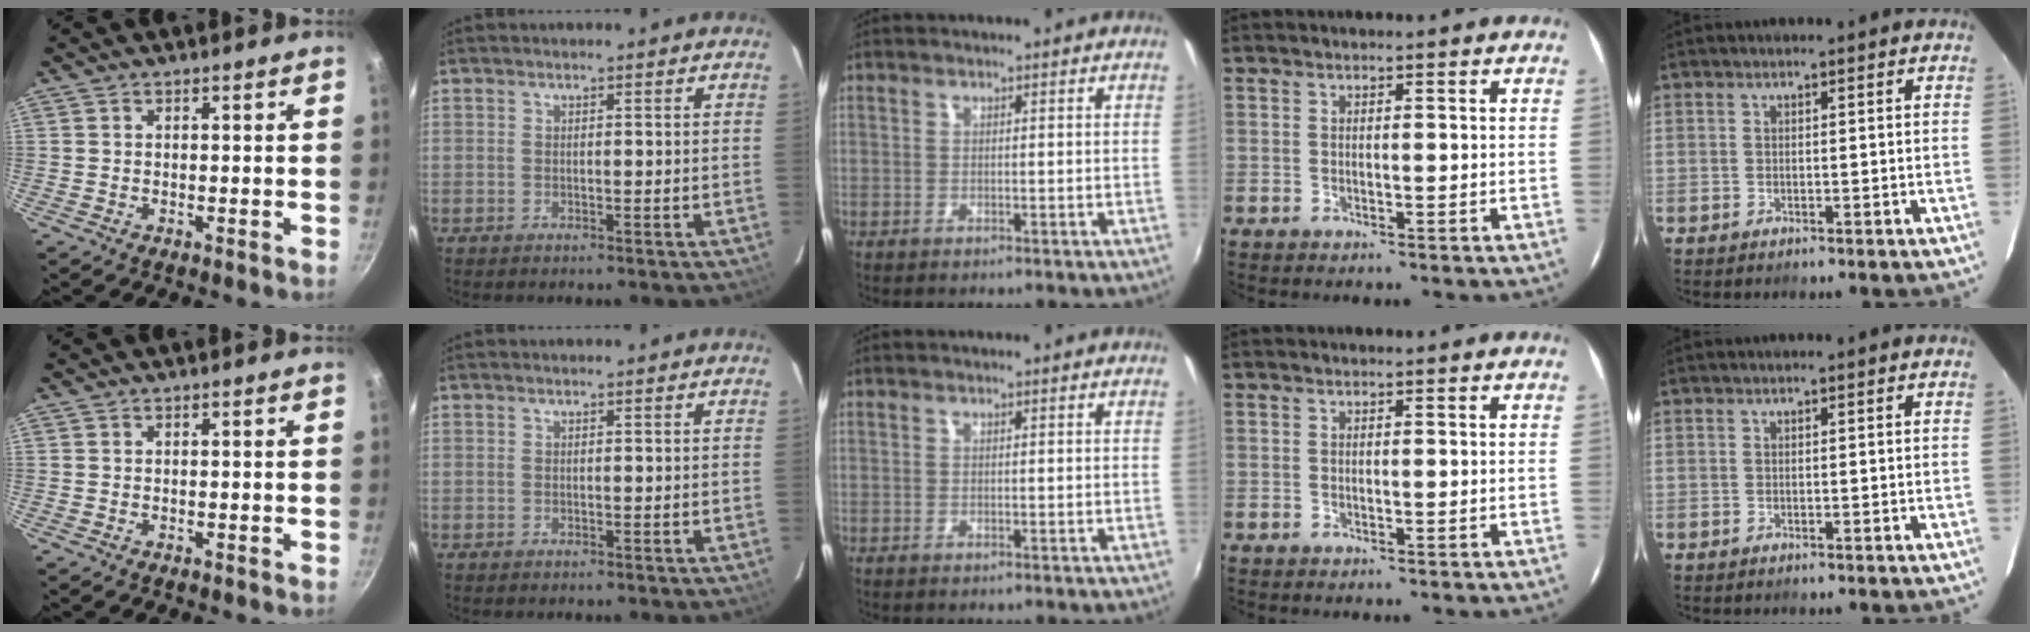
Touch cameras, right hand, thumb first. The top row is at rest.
{}